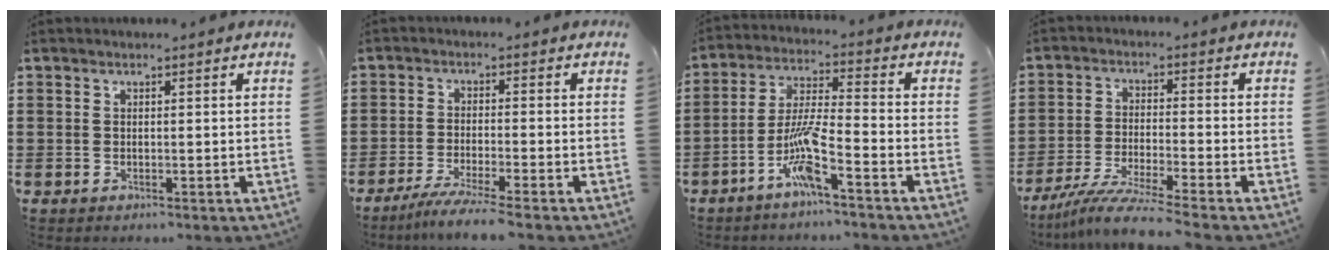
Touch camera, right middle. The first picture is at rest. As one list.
[{"total": 4.0, "force": [-3.4, -0.5, 2.0], "torque": [-0.038, -0.012, -0.066]}, {"total": 8.1, "force": [-4.8, 0.5, 6.5], "torque": [-0.149, -0.010, -0.097]}, {"total": 6.3, "force": [-5.5, -0.7, 3.0], "torque": [-0.066, -0.022, -0.107]}]